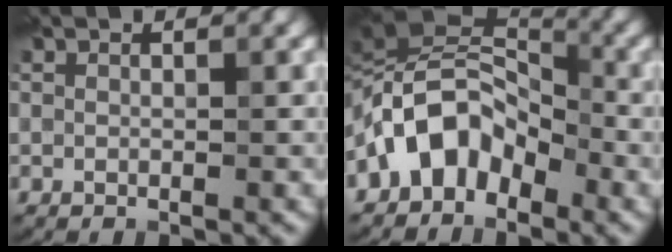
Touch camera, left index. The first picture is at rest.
{"total": 7.5, "force": [-3.3, 4.7, 4.8], "torque": [-0.067, 0.028, -0.081]}